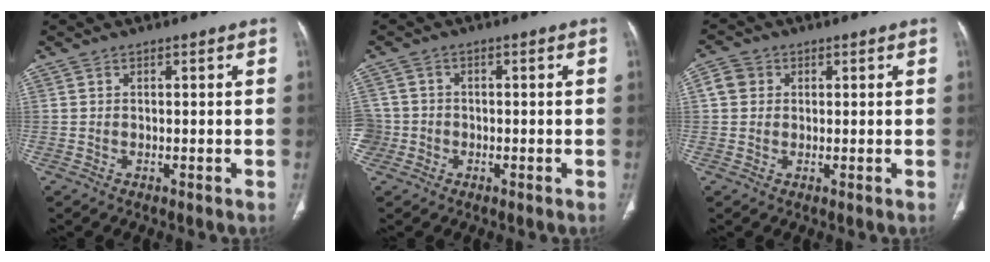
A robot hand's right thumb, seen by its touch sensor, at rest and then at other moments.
{"total": 4.6, "force": [-1.5, 4.4, 0.6], "torque": [-0.006, 0.019, -0.032]}
{"total": 3.6, "force": [0.7, 3.3, 1.3], "torque": [-0.017, 0.007, 0.012]}